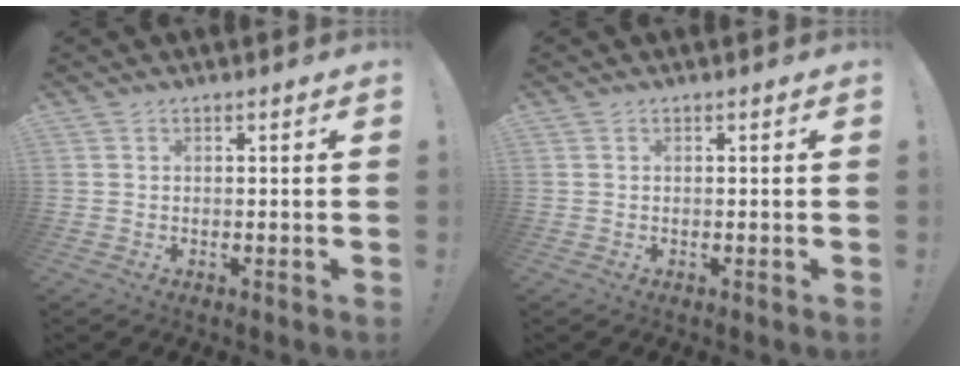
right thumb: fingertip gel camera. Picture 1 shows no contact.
{"total": 0.0}